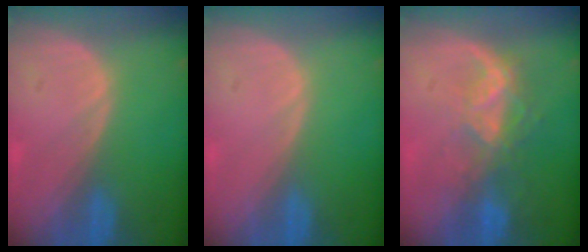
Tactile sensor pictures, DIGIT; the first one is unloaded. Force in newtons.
{"total": 0.0}
{"total": 6.6, "press": 5.8, "slide": 3.1}